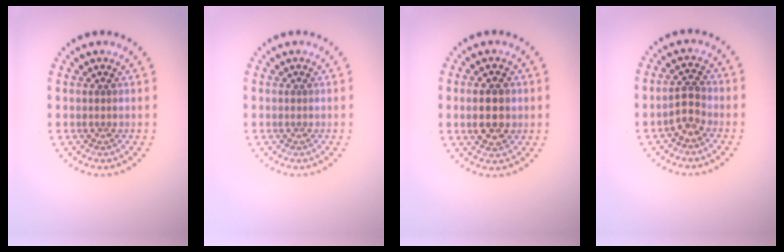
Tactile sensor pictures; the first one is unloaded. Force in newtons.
{"total": 0.0}
{"total": 4.5, "press": 4.5, "slide": 0.3}
{"total": 2.3, "press": 2.2, "slide": 0.8}